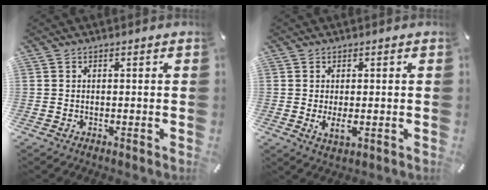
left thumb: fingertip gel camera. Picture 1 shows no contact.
{"total": 3.9, "force": [-0.4, 1.6, 3.5], "torque": [-0.073, -0.011, -0.012]}